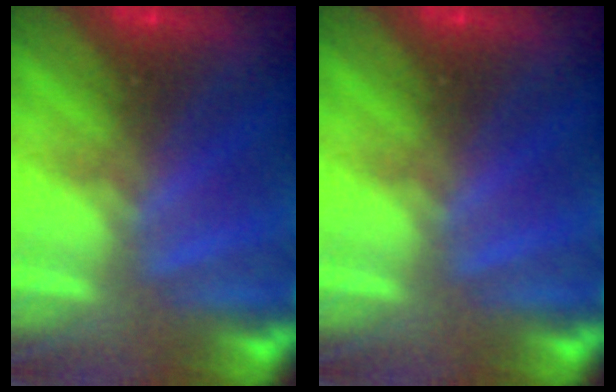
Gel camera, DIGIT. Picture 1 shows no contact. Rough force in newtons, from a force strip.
{"total": 0.0}